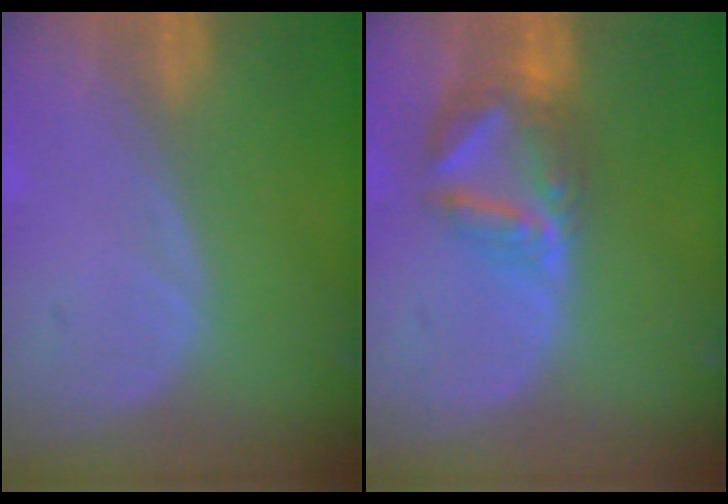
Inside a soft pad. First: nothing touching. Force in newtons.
{"total": 6.6, "press": 6.4, "slide": 1.5}